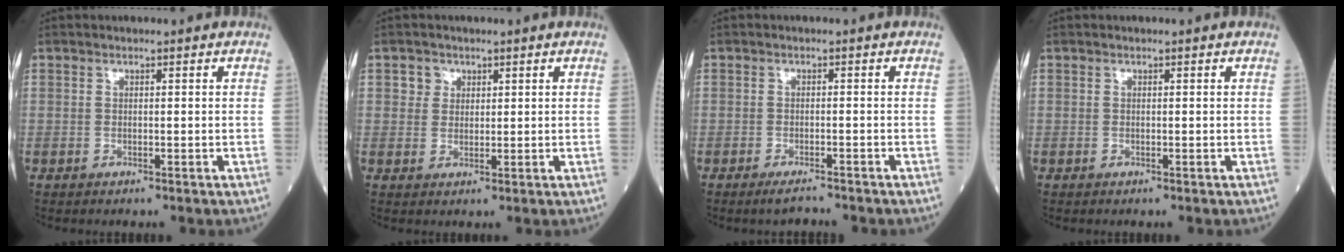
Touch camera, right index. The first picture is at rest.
{"total": 2.2, "force": [1.0, 1.9, 0.3], "torque": [0.004, 0.000, 0.011]}
{"total": 2.5, "force": [-2.3, 0.2, 1.1], "torque": [-0.025, -0.005, -0.036]}
{"total": 0.0}